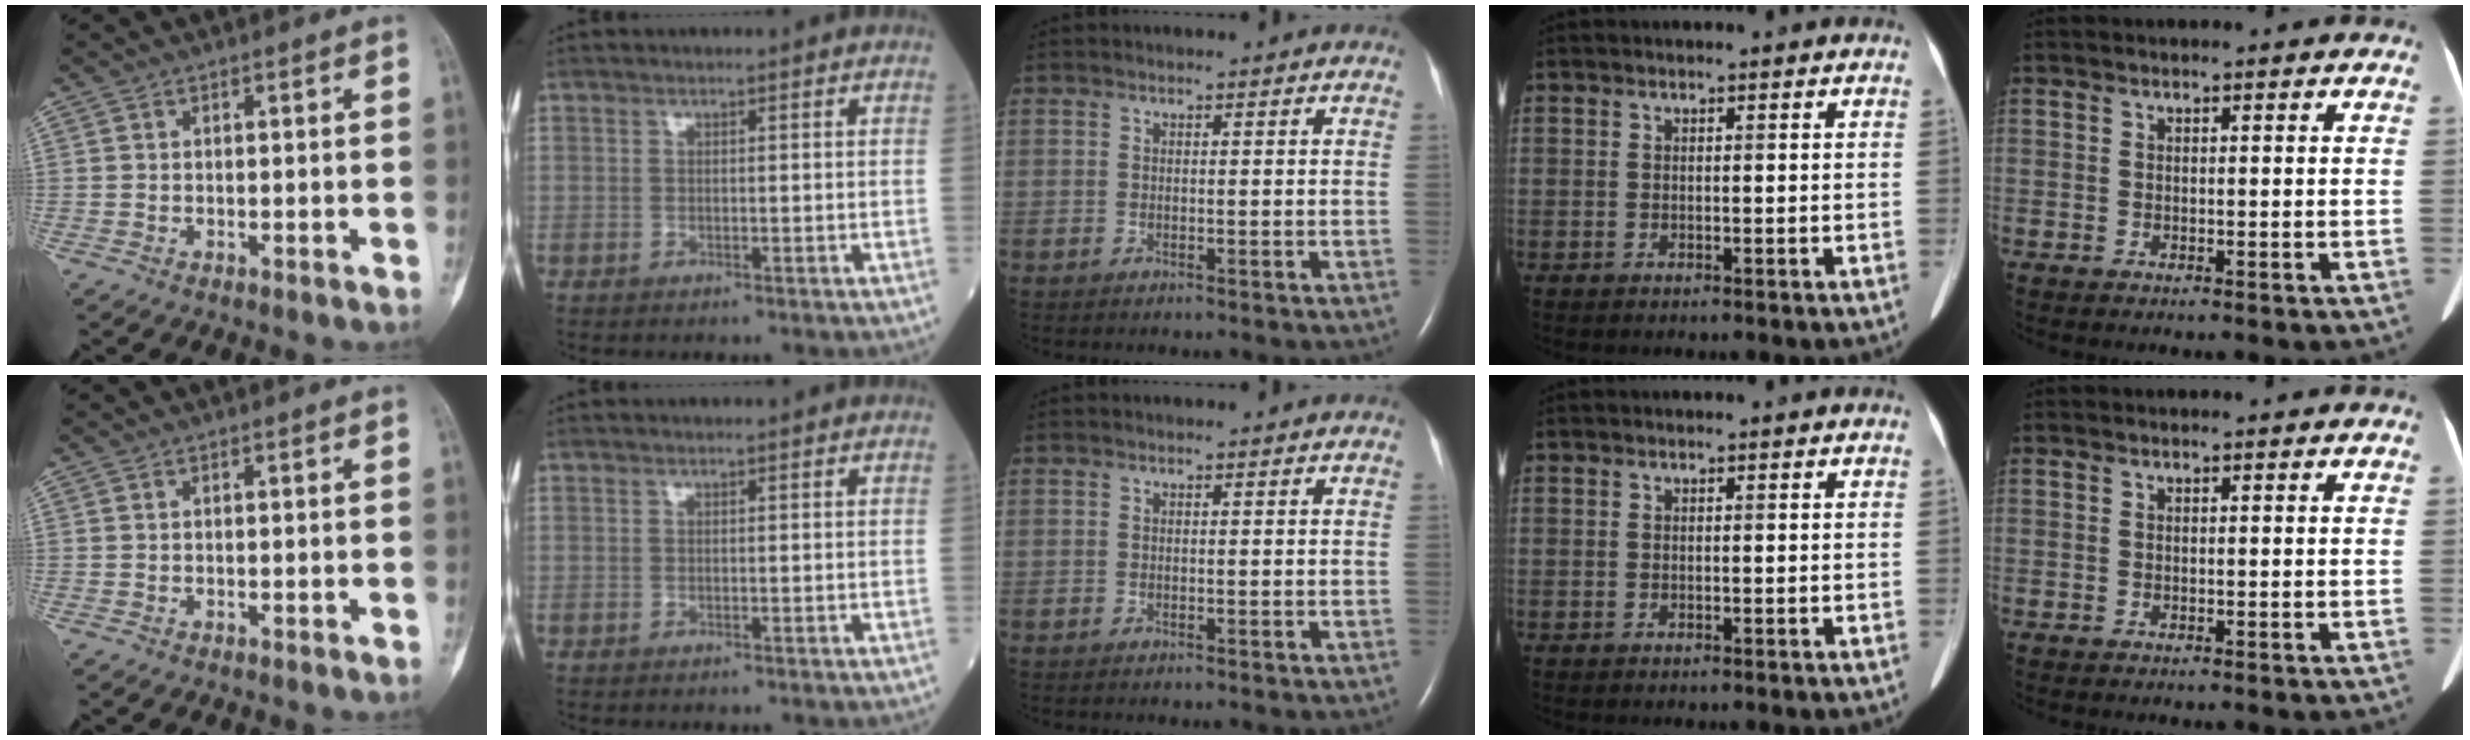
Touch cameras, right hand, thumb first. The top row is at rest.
{}